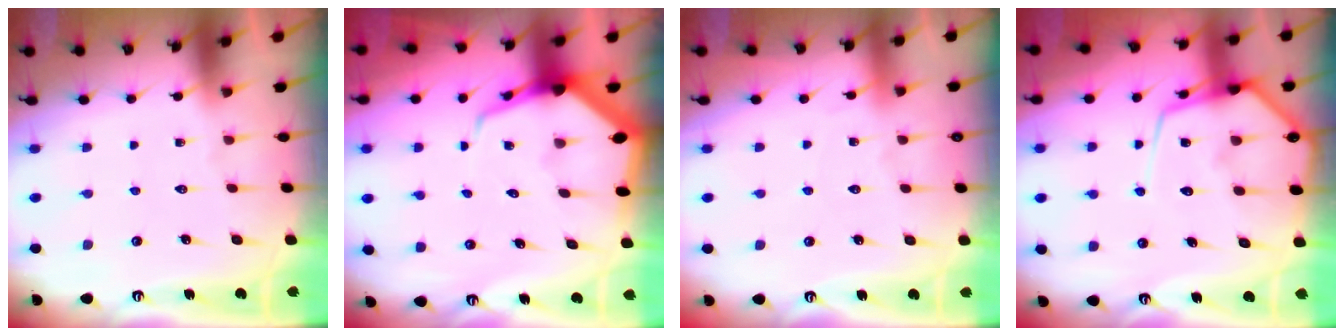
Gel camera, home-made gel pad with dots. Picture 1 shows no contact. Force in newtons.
{"total": 7.2, "press": 7.1, "slide": 0.8}
{"total": 5.2, "press": 5.1, "slide": 0.7}
{"total": 12.0, "press": 11.9, "slide": 1.3}